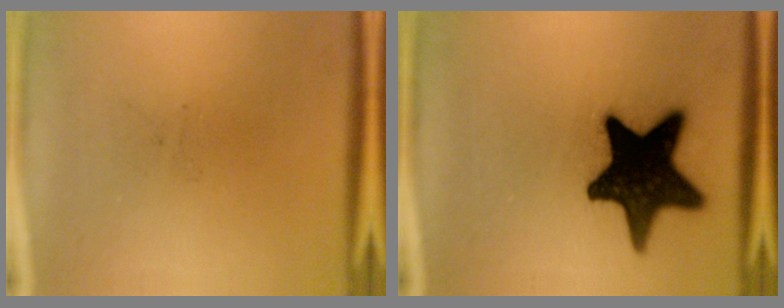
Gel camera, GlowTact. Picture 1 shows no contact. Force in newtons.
{"total": 19.4}